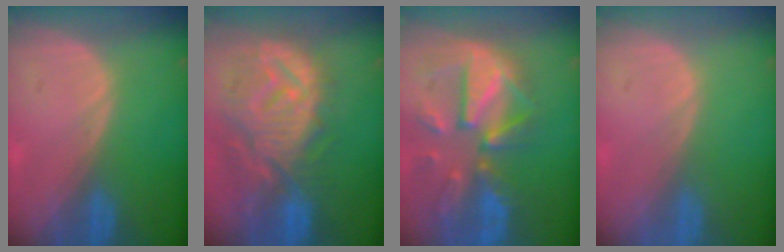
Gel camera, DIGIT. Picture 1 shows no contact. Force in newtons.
{"total": 12.4, "press": 11.1, "slide": 5.5}
{"total": 12.1, "press": 10.5, "slide": 6.0}
{"total": 0.0}